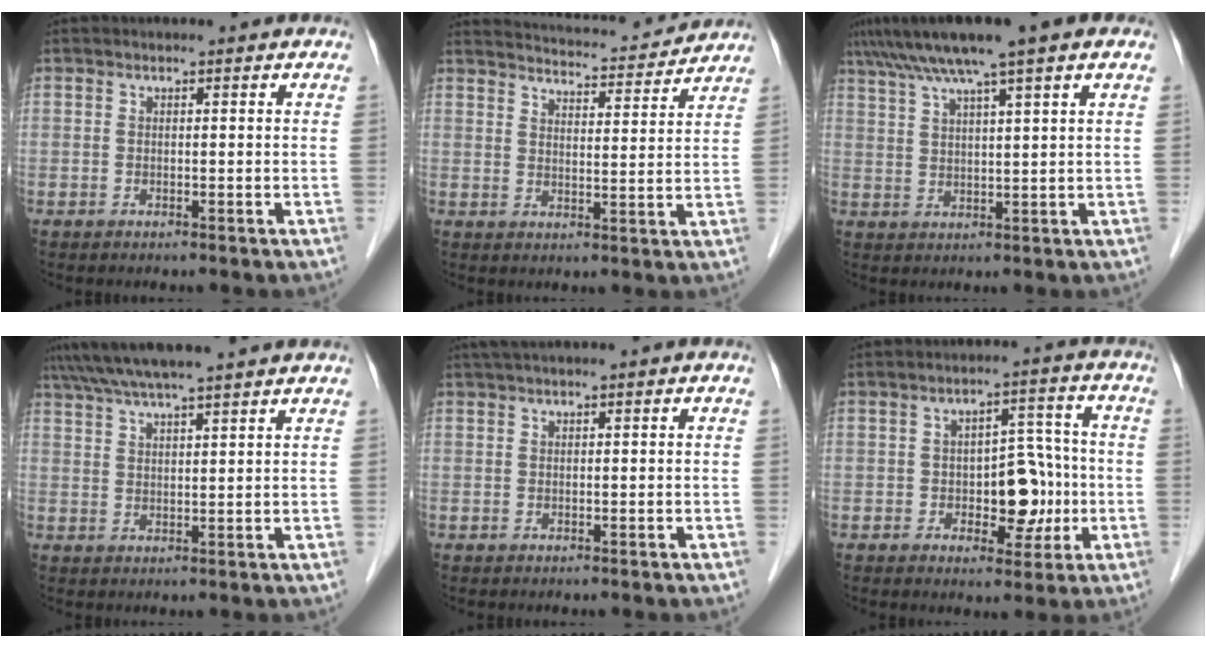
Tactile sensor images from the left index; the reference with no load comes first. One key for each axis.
{"total": 13.9, "fx": 13.5, "fy": 1.4, "fz": 2.9, "tx": -0.045, "ty": 0.007, "tz": 0.175}
{"total": 10.4, "fx": 7.3, "fy": -0.1, "fz": 7.4, "tx": -0.126, "ty": 0.034, "tz": 0.113}
{"total": 11.0, "fx": 9.5, "fy": -0.4, "fz": 5.5, "tx": -0.096, "ty": 0.033, "tz": 0.139}
{"total": 1.9, "fx": 1.3, "fy": -0.2, "fz": 1.3, "tx": -0.028, "ty": 0.020, "tz": 0.030}
{"total": 7.8, "fx": -1.6, "fy": 4.2, "fz": 6.4, "tx": -0.094, "ty": 0.023, "tz": -0.017}